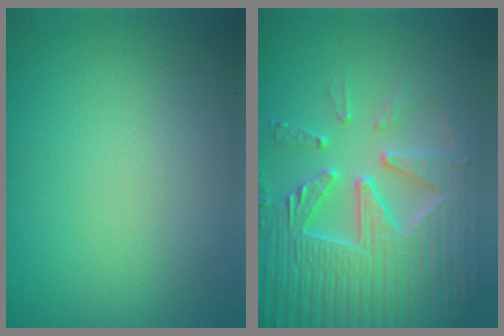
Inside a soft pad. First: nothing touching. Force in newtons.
{"total": 7.7, "press": 7.6, "slide": 1.5}